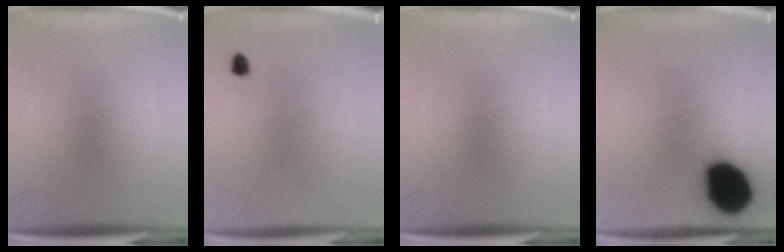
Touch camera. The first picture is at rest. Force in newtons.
{"total": 1.2}
{"total": 0.0}
{"total": 19.3}